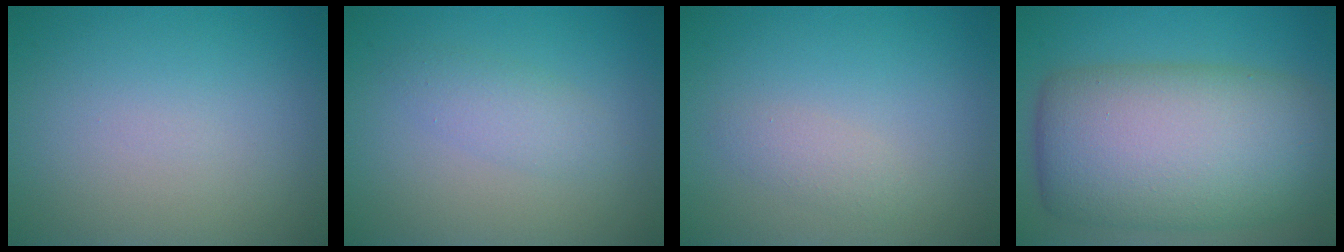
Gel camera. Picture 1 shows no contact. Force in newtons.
{"total": 2.0, "press": 2.0, "slide": 0.1}
{"total": 1.4, "press": 1.4, "slide": 0.1}
{"total": 13.2, "press": 13.2, "slide": 0.4}